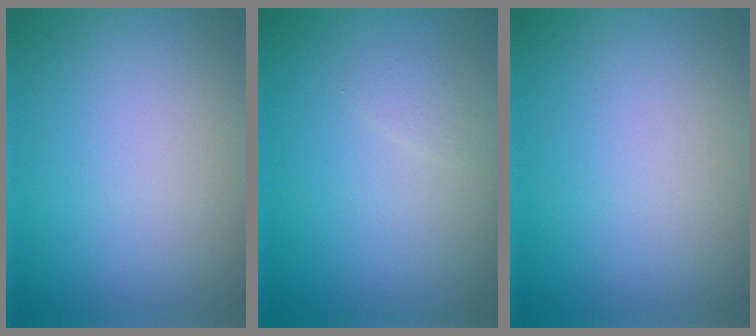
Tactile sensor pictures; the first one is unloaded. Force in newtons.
{"total": 0.7, "press": 0.7, "slide": 0.0}
{"total": 0.0}